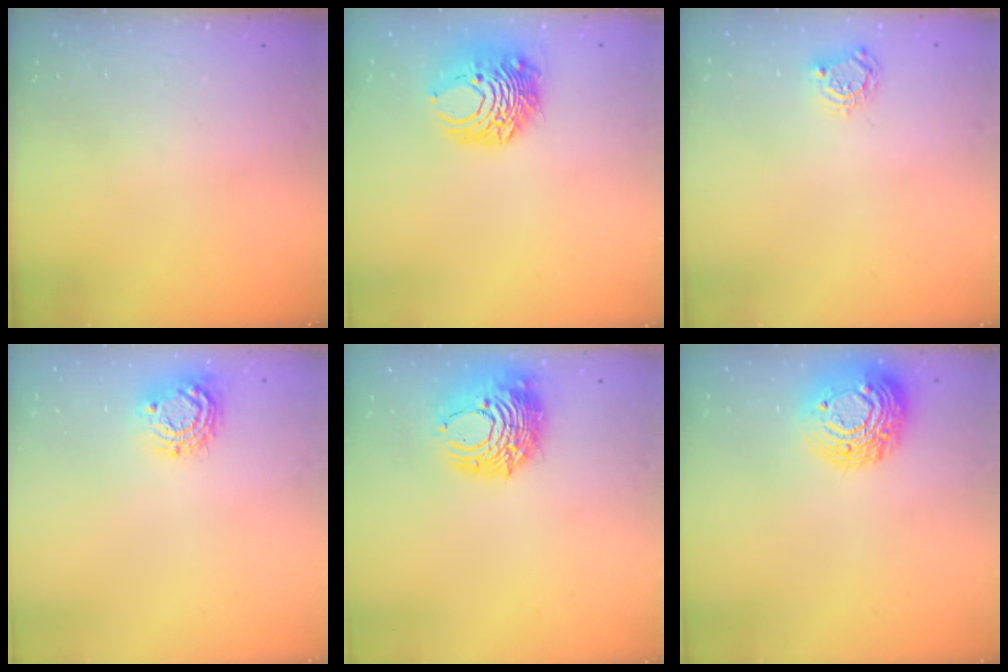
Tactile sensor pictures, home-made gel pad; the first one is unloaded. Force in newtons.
{"total": 10.4, "press": 10.3, "slide": 1.3}
{"total": 5.5, "press": 5.4, "slide": 0.6}
{"total": 9.9, "press": 9.9, "slide": 0.7}
{"total": 11.5, "press": 11.5, "slide": 1.3}
{"total": 15.9, "press": 15.9, "slide": 1.3}